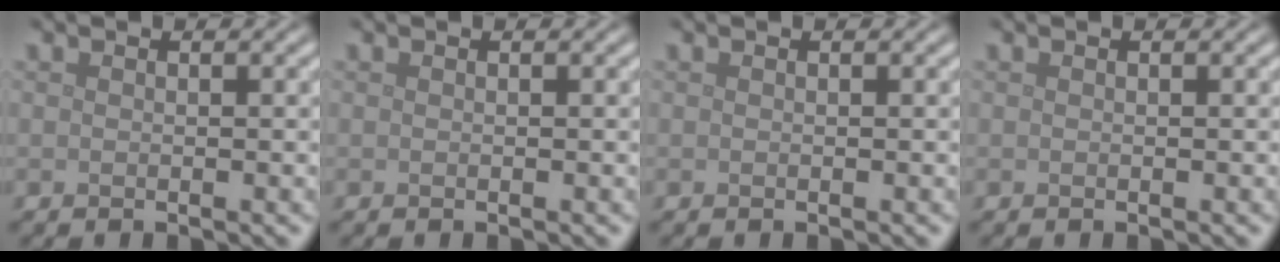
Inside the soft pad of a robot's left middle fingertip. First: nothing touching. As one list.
[{"total": 0.0}, {"total": 0.0}, {"total": 0.0}]